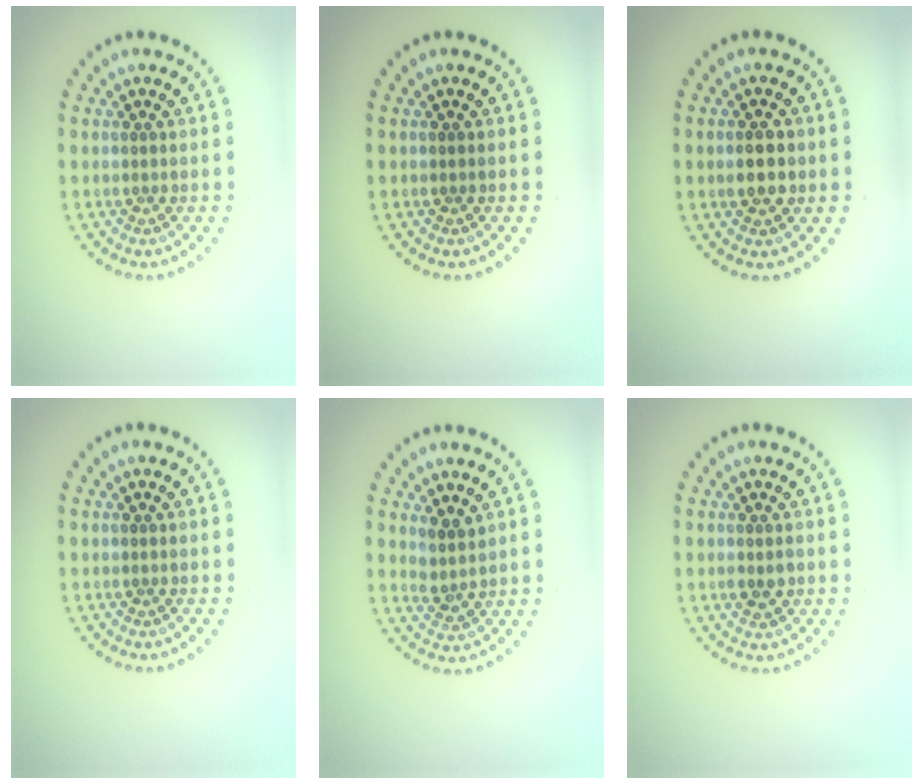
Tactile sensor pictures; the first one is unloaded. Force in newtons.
{"total": 0.0}
{"total": 2.9, "press": 2.9, "slide": 0.2}
{"total": 0.0}
{"total": 2.0, "press": 1.6, "slide": 1.2}
{"total": 1.4, "press": 1.4, "slide": 0.3}